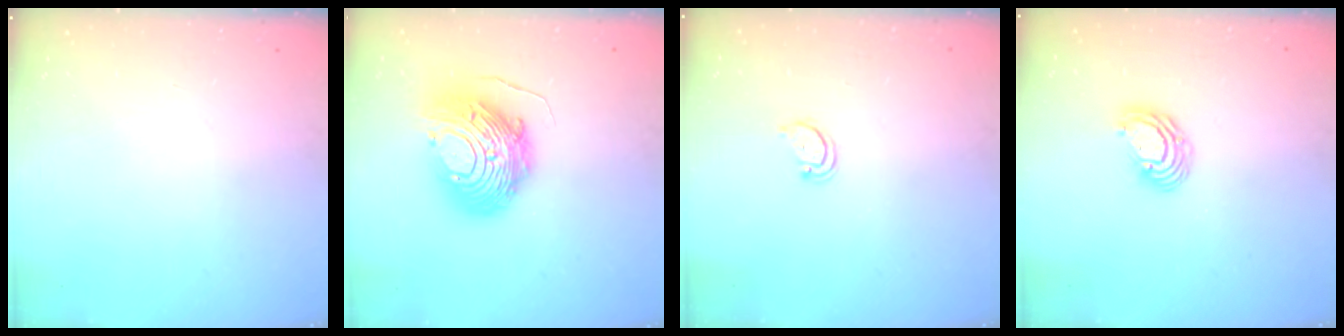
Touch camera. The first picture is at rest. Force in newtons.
{"total": 14.6, "press": 14.6, "slide": 1.3}
{"total": 2.2, "press": 2.1, "slide": 0.4}
{"total": 6.1, "press": 6.1, "slide": 0.3}